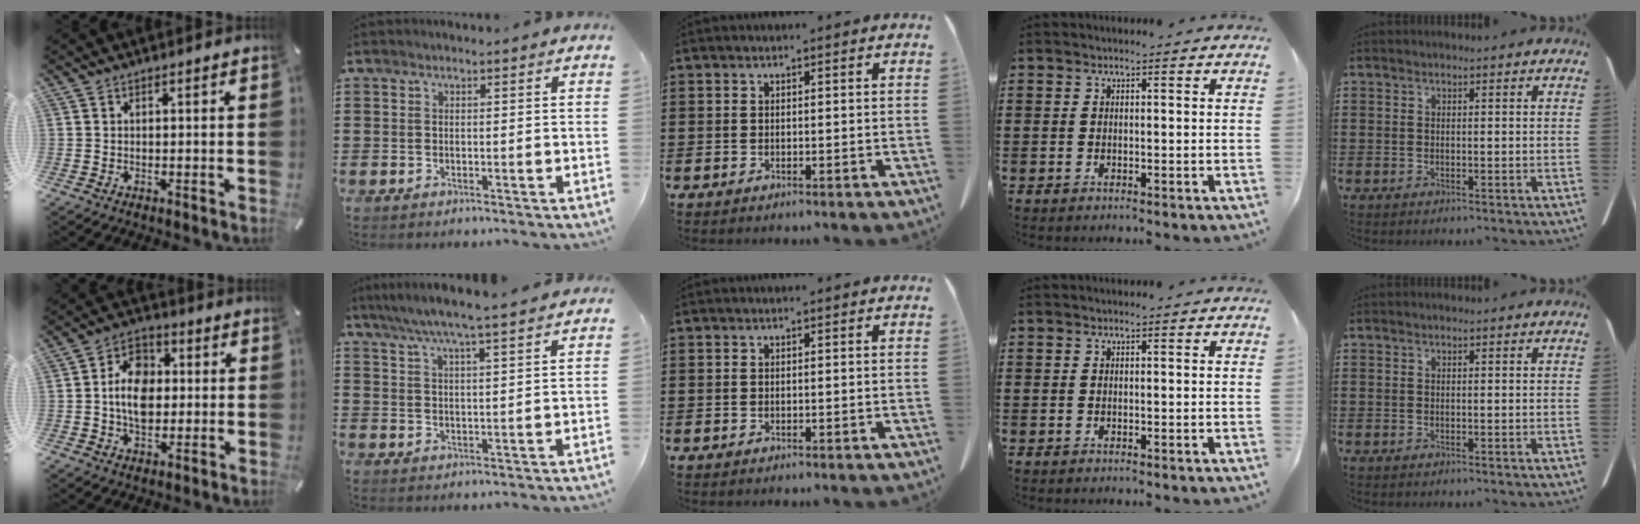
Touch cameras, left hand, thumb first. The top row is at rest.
{"thumb": {"total": 10.4, "force": [0.0, 7.9, 6.9], "torque": [-0.130, 0.009, -0.003]}, "index": {"total": 5.6, "force": [4.8, -0.5, 2.9], "torque": [-0.071, -0.021, 0.083]}}